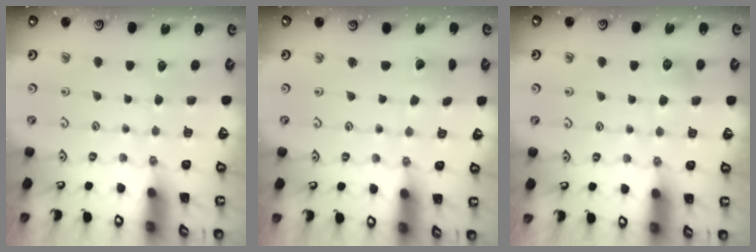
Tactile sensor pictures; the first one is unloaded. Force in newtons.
{"total": 2.0, "press": 2.0, "slide": 0.1}
{"total": 5.3, "press": 5.2, "slide": 0.8}